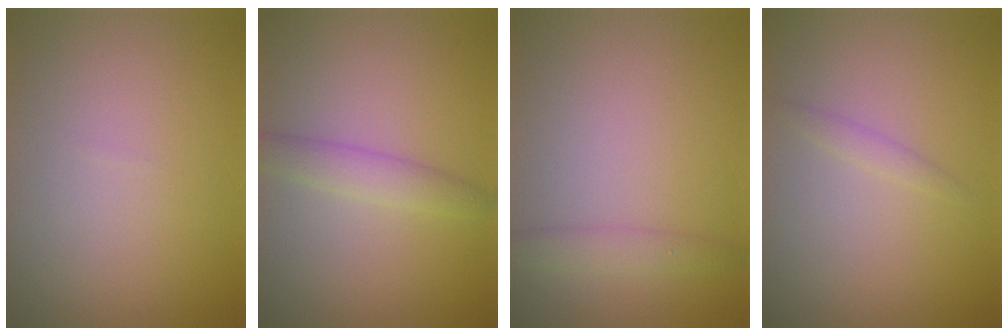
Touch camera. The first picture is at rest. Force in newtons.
{"total": 2.2, "press": 2.2, "slide": 0.0}
{"total": 1.7, "press": 1.7, "slide": 0.1}
{"total": 0.9, "press": 0.9, "slide": 0.1}